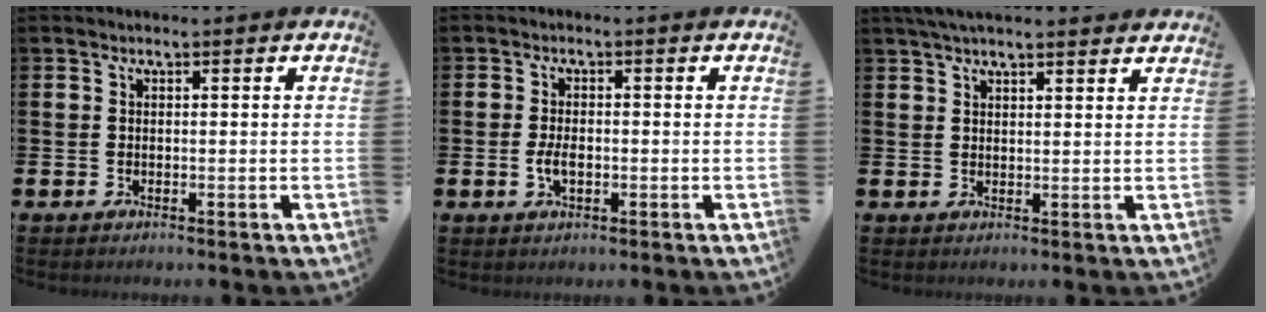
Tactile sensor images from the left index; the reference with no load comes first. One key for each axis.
{"total": 2.8, "fx": -0.5, "fy": 1.5, "fz": 2.3, "tx": -0.044, "ty": 0.003, "tz": -0.008}
{"total": 3.6, "fx": 3.3, "fy": 0.5, "fz": 1.3, "tx": -0.028, "ty": -0.006, "tz": 0.061}